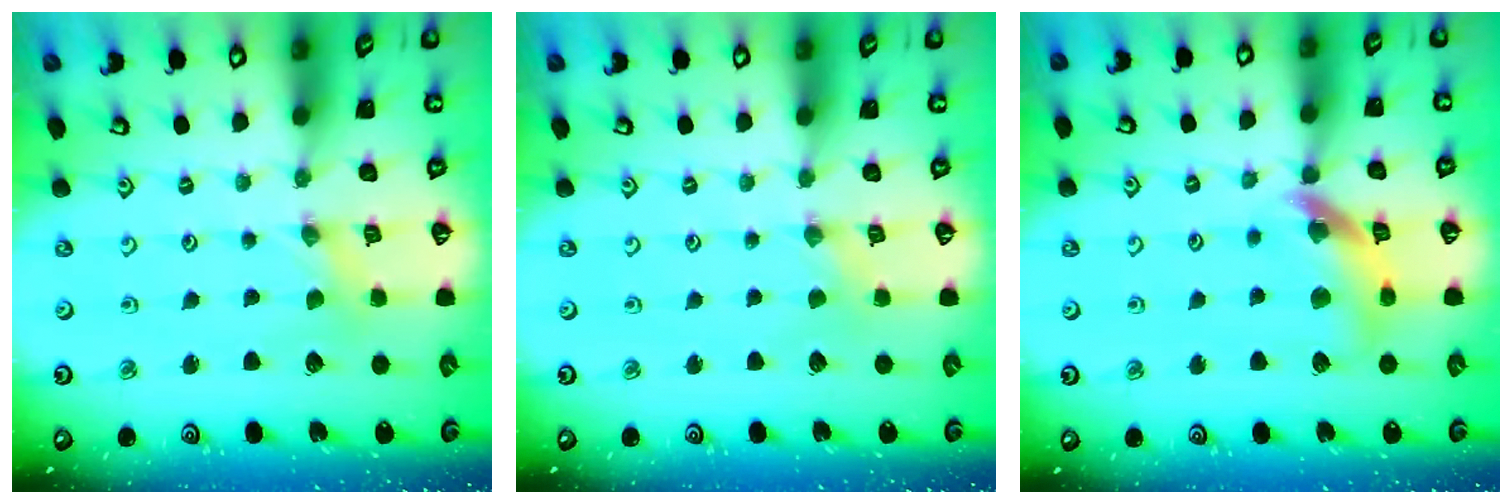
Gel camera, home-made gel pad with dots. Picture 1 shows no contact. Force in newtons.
{"total": 0.7, "press": 0.7, "slide": 0.2}
{"total": 13.3, "press": 13.2, "slide": 1.7}